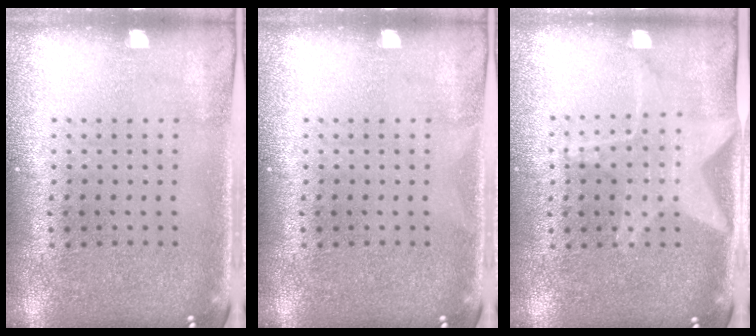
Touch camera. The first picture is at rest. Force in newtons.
{"total": 0.0}
{"total": 1.6, "press": 1.5, "slide": 0.6}